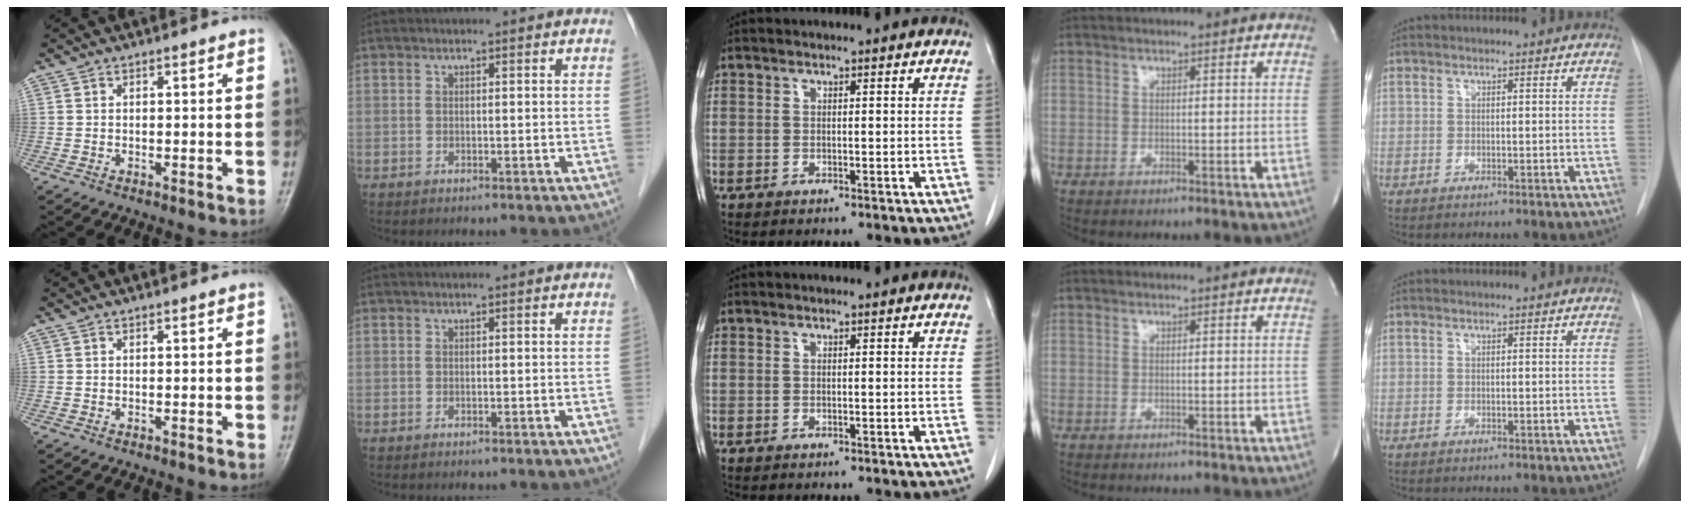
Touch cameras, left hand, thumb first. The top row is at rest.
{}